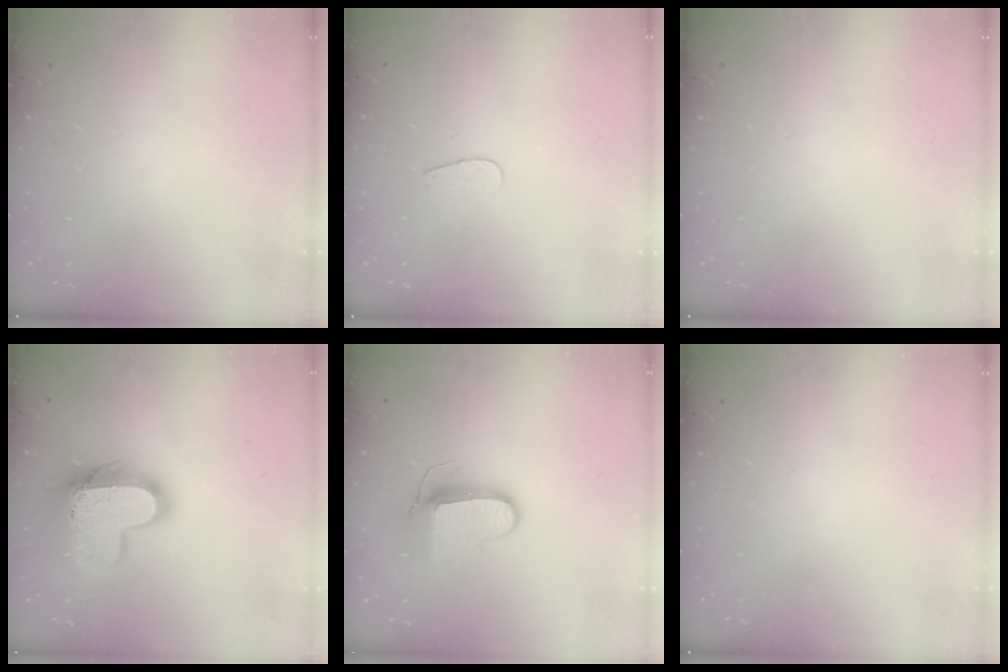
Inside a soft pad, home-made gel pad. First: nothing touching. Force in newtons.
{"total": 2.6, "press": 2.5, "slide": 0.3}
{"total": 0.0}
{"total": 16.9, "press": 16.8, "slide": 1.3}
{"total": 9.7, "press": 9.7, "slide": 0.9}
{"total": 0.0}